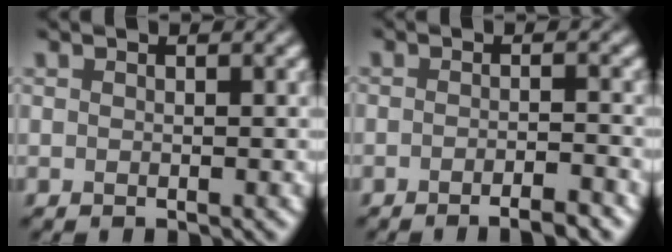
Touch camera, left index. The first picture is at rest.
{"total": 2.9, "force": [-2.2, 0.3, 1.9], "torque": [-0.025, 0.004, -0.037]}